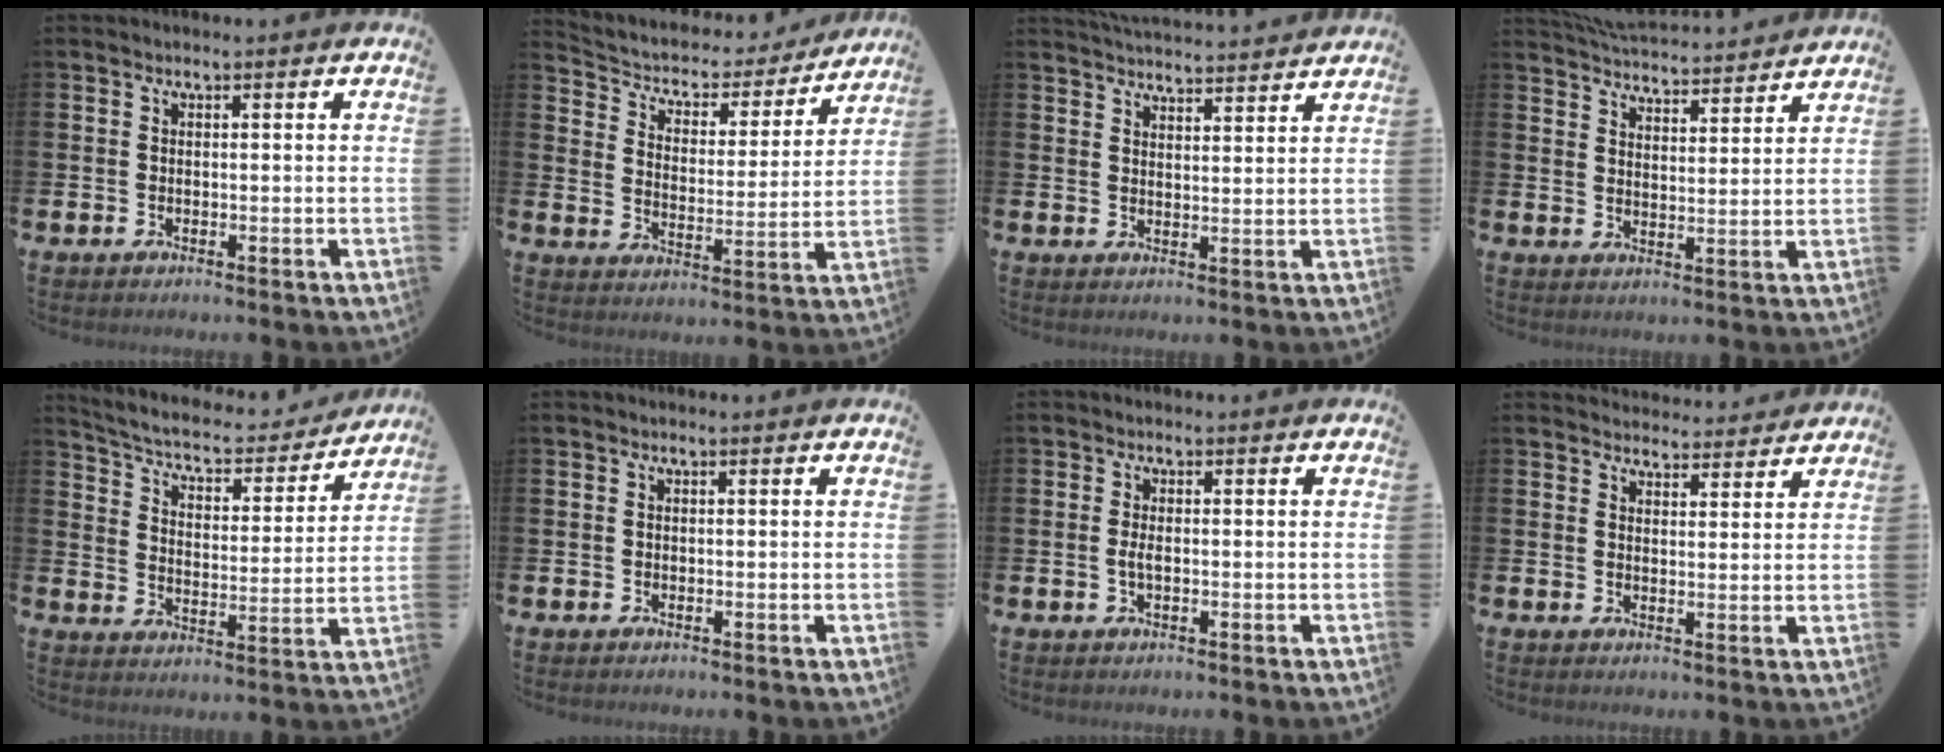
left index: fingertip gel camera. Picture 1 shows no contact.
{"total": 4.3, "force": [3.7, 2.0, 0.7], "torque": [-0.046, -0.032, 0.054]}
{"total": 4.1, "force": [4.1, 0.0, 0.1], "torque": [-0.010, -0.028, 0.073]}
{"total": 5.2, "force": [5.2, 0.4, 0.3], "torque": [-0.022, -0.039, 0.091]}
{"total": 5.7, "force": [5.2, 1.6, 1.8], "torque": [-0.070, -0.041, 0.083]}
{"total": 0.0}
{"total": 1.6, "force": [-0.2, 0.6, 1.4], "torque": [-0.026, 0.001, -0.005]}
{"total": 3.6, "force": [3.5, 0.7, -0.2], "torque": [0.004, -0.023, 0.063]}